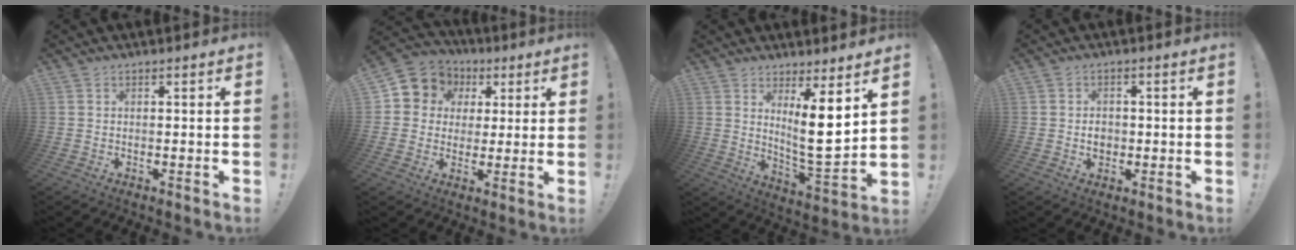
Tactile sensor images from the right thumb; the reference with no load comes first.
{"total": 8.2, "force": [2.3, 7.6, 2.1], "torque": [-0.034, -0.013, 0.049]}
{"total": 11.7, "force": [5.1, 2.1, 10.3], "torque": [-0.161, -0.050, 0.082]}
{"total": 3.3, "force": [-0.8, 2.8, 1.7], "torque": [-0.013, 0.001, -0.017]}